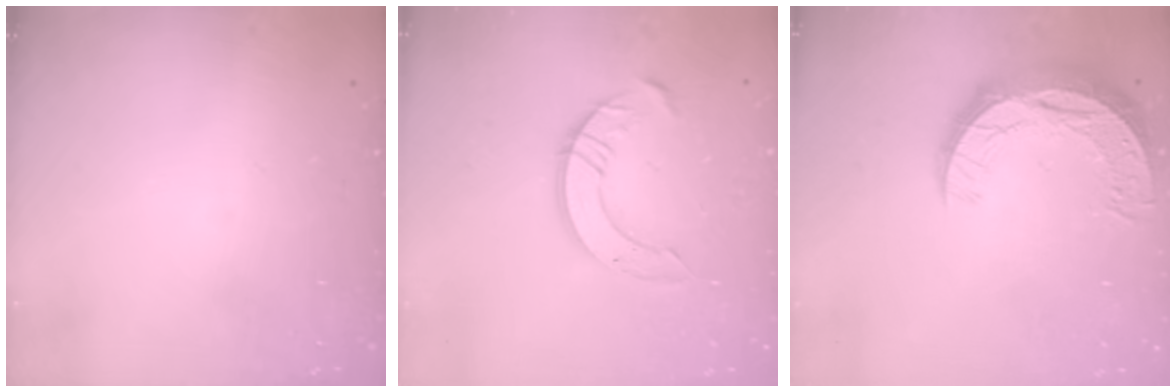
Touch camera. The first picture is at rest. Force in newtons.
{"total": 10.5, "press": 10.5, "slide": 0.9}
{"total": 13.7, "press": 13.7, "slide": 0.9}